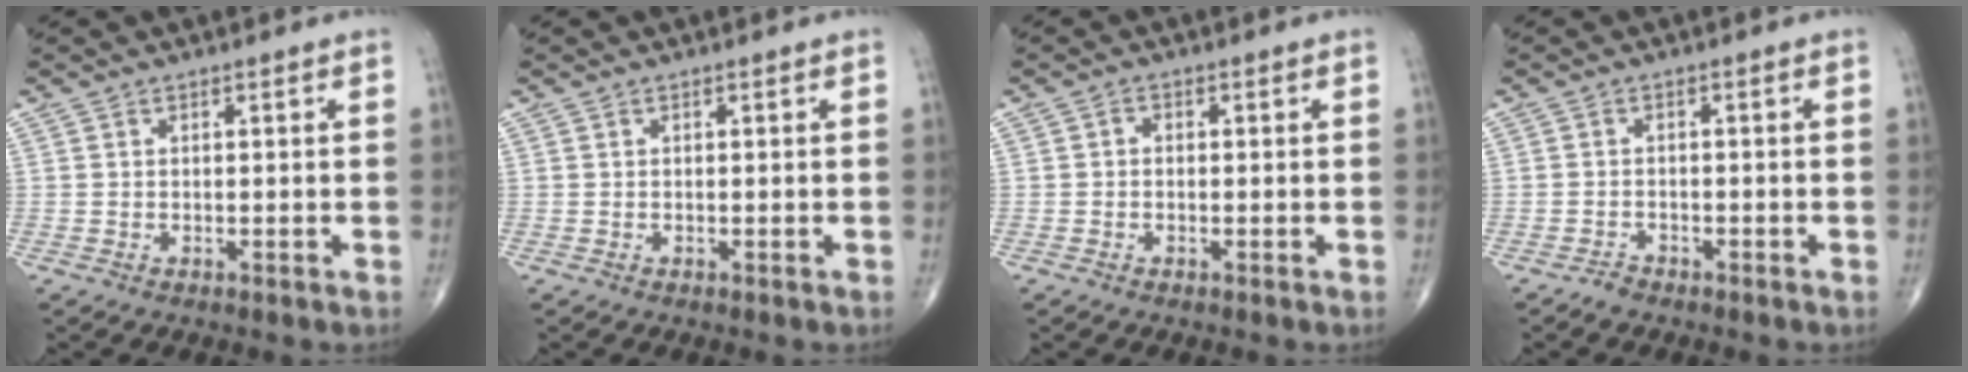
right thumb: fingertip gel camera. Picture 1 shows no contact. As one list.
[{"total": 0.0}, {"total": 1.0, "force": [-0.1, 0.9, 0.6], "torque": [-0.001, 0.004, -0.008]}, {"total": 1.3, "force": [-1.2, 0.5, 0.1], "torque": [-0.005, 0.002, -0.024]}]